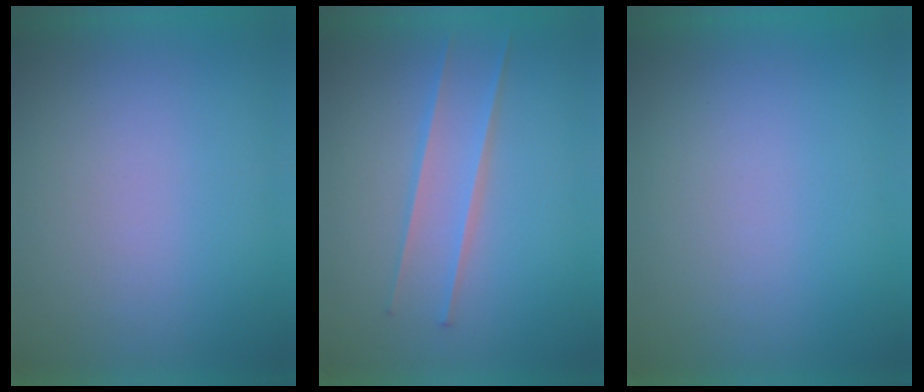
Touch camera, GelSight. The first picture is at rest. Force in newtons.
{"total": 2.4}
{"total": 0.0}